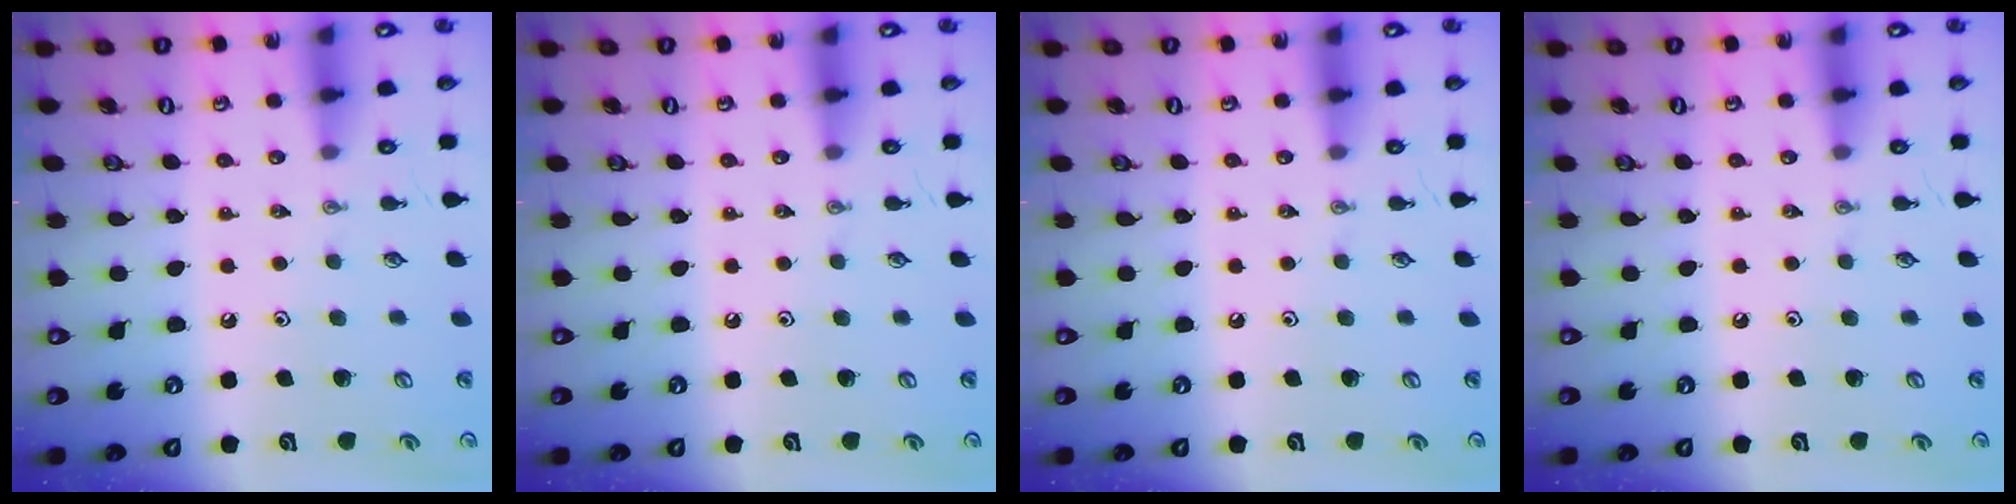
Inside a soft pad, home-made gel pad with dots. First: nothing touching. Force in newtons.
{"total": 0.0}
{"total": 0.0}
{"total": 0.0}